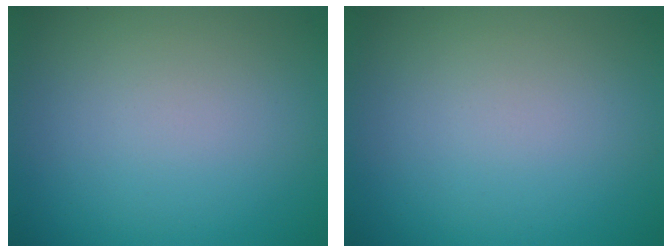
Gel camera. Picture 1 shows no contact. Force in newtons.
{"total": 0.0}